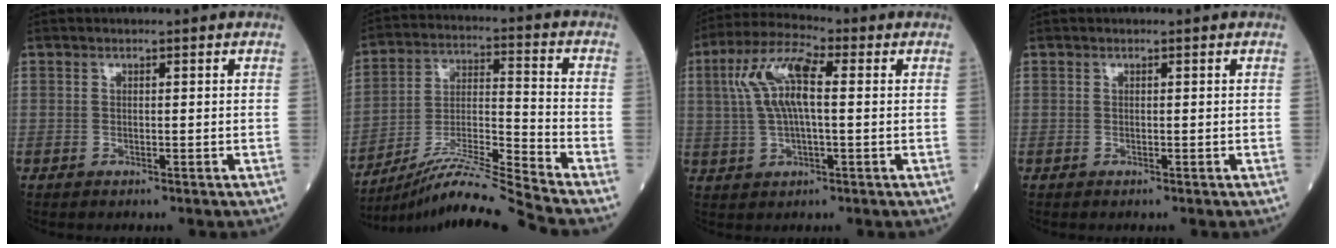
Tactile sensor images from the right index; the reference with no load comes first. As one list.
[{"total": 14.0, "force": [-12.7, -3.6, 4.6], "torque": [-0.078, 0.002, -0.229]}, {"total": 9.5, "force": [1.7, 2.7, 9.0], "torque": [-0.190, 0.026, 0.030]}, {"total": 0.0}]